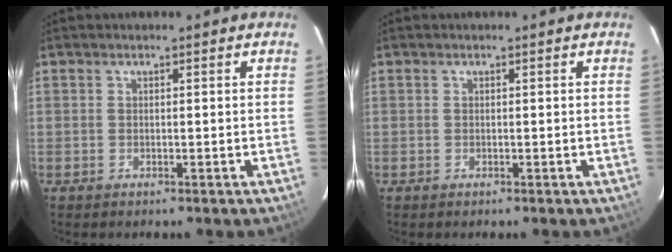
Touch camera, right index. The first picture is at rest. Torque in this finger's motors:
{"motor_torque": [0.00, 0.00, 0.01, 0.01]}